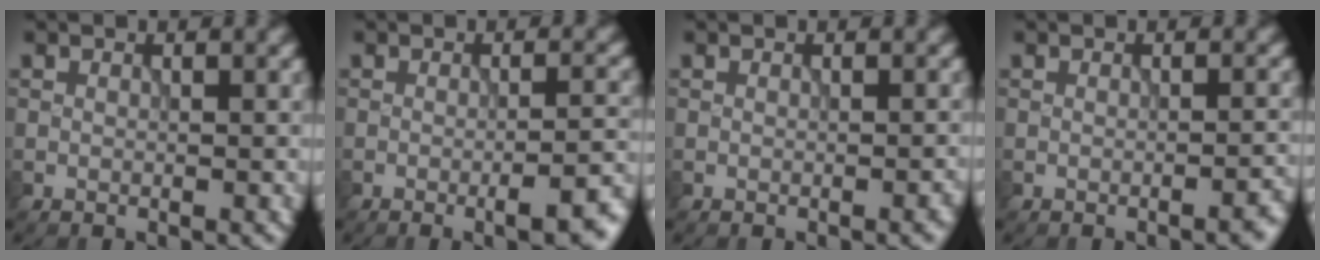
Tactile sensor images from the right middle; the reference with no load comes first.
{"total": 5.2, "force": [-2.4, 1.3, 4.5], "torque": [-0.056, 0.000, -0.029]}
{"total": 0.7, "force": [-0.4, 0.1, 0.6], "torque": [-0.007, 0.001, -0.005]}
{"total": 1.5, "force": [-0.9, 0.3, 1.2], "torque": [-0.011, 0.005, -0.015]}